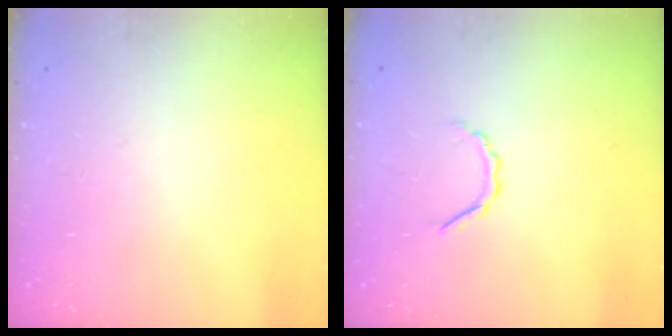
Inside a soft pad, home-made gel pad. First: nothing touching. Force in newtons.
{"total": 4.0, "press": 3.9, "slide": 1.0}